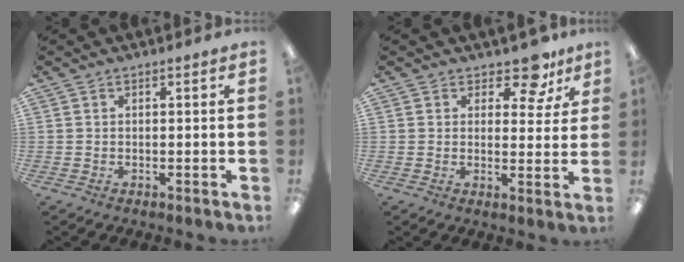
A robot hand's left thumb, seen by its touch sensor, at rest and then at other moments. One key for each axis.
{"total": 8.3, "fx": 5.9, "fy": 4.1, "fz": 4.1, "tx": -0.042, "ty": -0.037, "tz": 0.100}